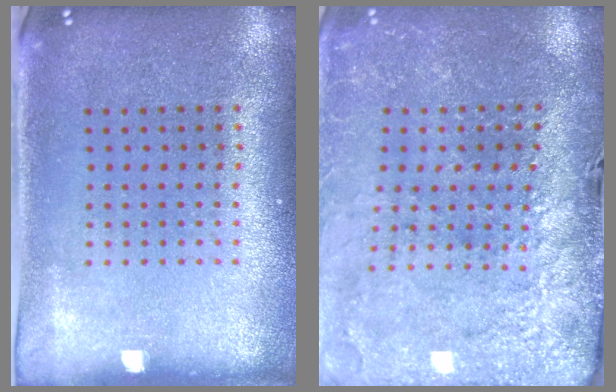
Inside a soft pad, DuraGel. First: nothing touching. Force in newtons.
{"total": 3.2, "press": 3.1, "slide": 0.7}